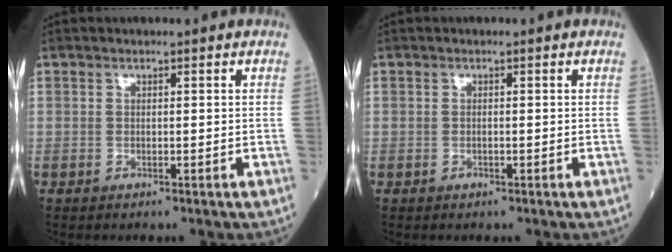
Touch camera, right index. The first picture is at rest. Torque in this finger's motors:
{"motor_torque": [-0.10, -0.02, -0.04, 0.01]}